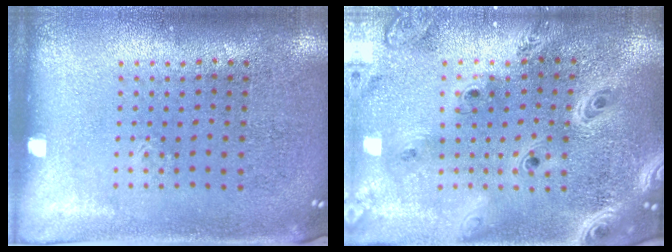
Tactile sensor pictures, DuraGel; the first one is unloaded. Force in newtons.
{"total": 3.5, "press": 2.8, "slide": 2.1}